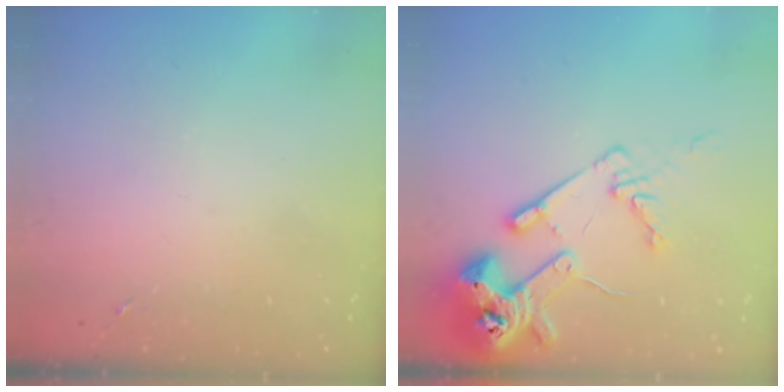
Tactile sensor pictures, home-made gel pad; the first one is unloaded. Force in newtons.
{"total": 16.9, "press": 16.8, "slide": 1.8}